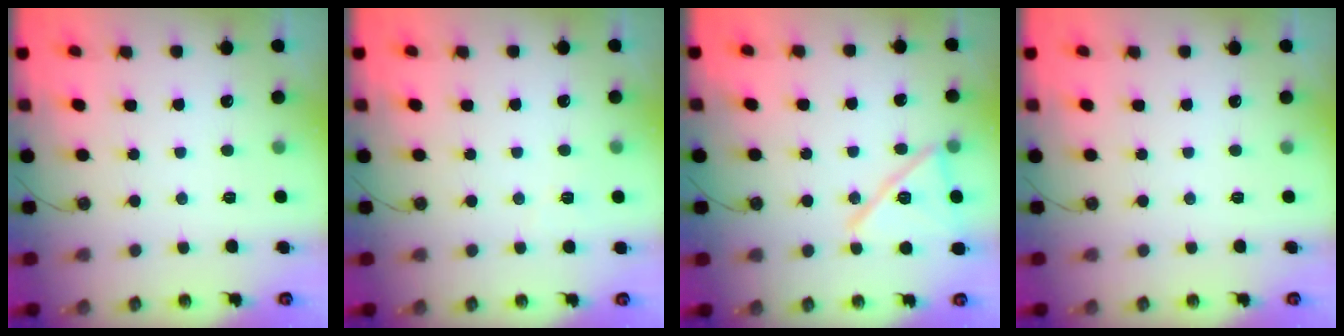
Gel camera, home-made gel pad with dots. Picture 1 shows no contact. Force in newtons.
{"total": 4.0, "press": 2.8, "slide": 2.8}
{"total": 15.1, "press": 14.0, "slide": 5.6}
{"total": 0.0}